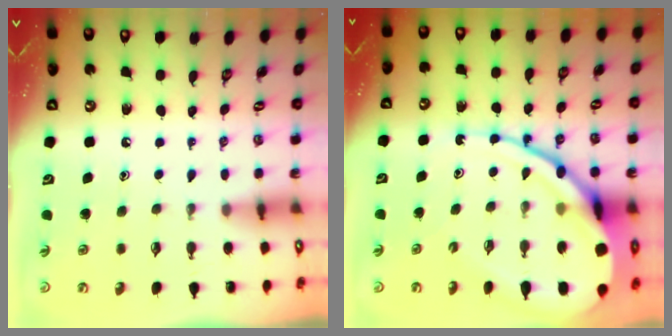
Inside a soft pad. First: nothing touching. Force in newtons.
{"total": 19.1, "press": 18.9, "slide": 2.0}